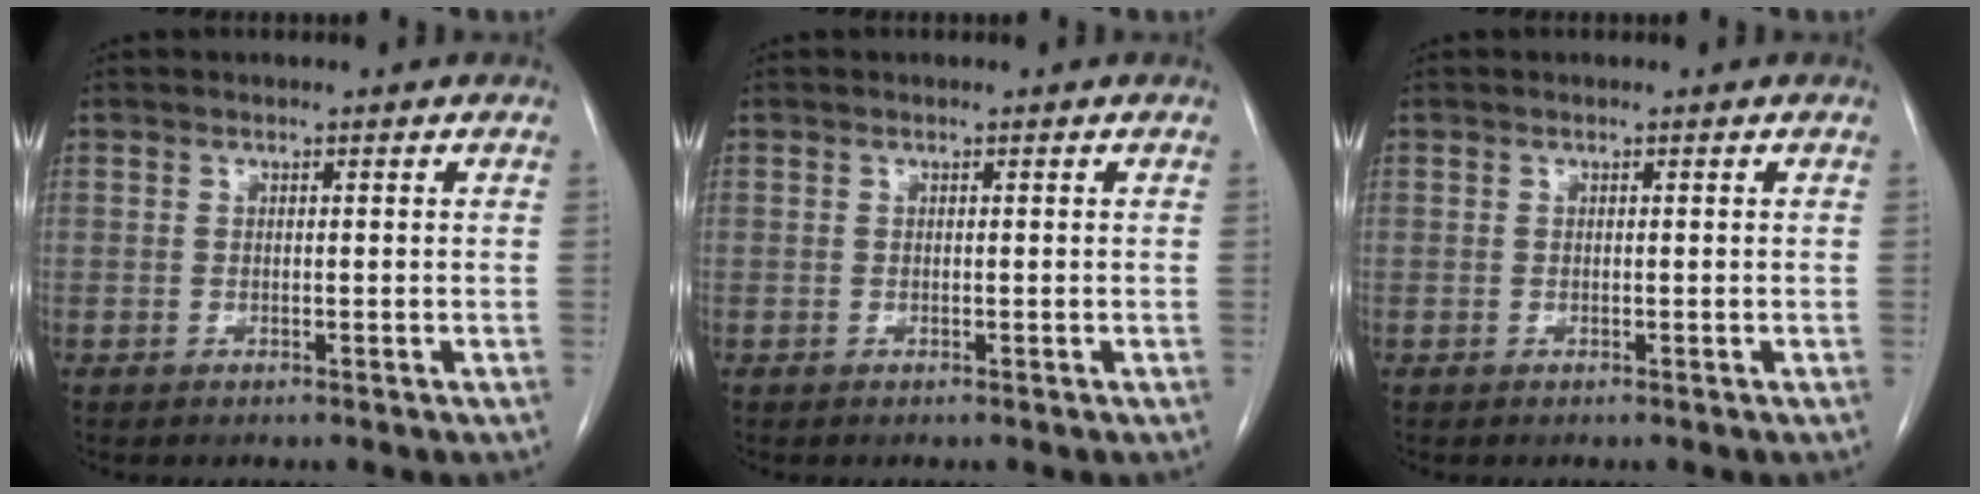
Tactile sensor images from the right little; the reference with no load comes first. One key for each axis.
{"total": 0.0}
{"total": 0.0}